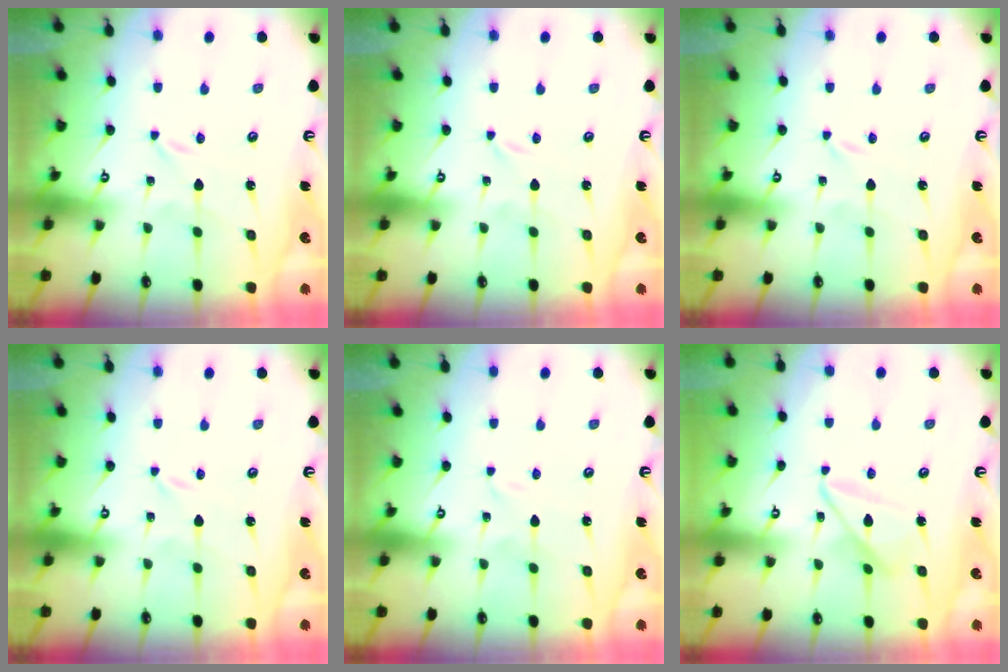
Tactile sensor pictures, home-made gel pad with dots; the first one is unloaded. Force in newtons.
{"total": 0.0}
{"total": 0.0}
{"total": 0.0}
{"total": 1.7, "press": 1.7, "slide": 0.1}
{"total": 11.2, "press": 11.2, "slide": 0.7}